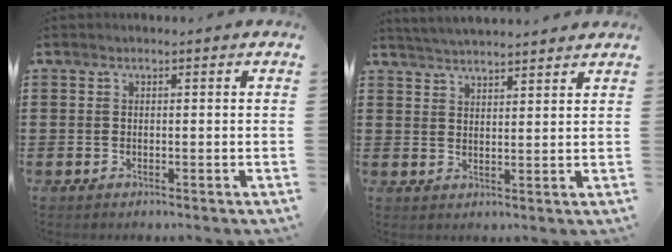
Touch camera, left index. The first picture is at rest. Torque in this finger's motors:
{"motor_torque": [2.14, 0.00, 0.01, 0.04]}